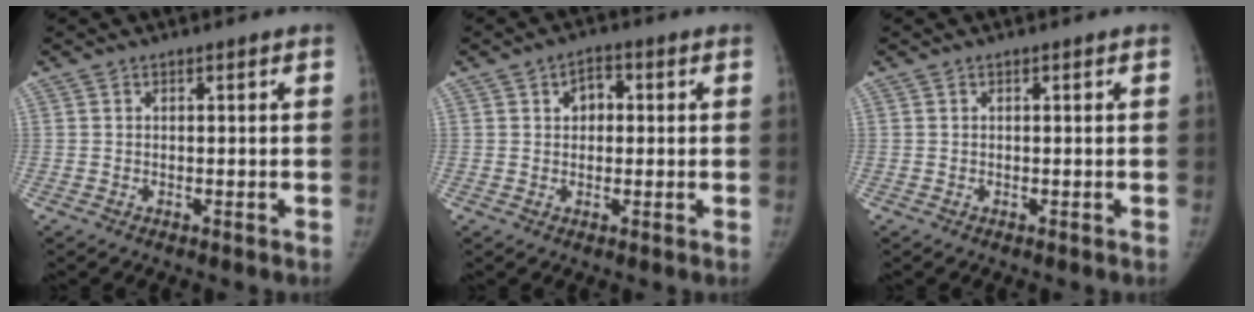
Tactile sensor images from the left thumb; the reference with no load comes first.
{"total": 4.0, "force": [0.8, 3.0, 2.5], "torque": [-0.016, 0.008, 0.006]}
{"total": 0.0}